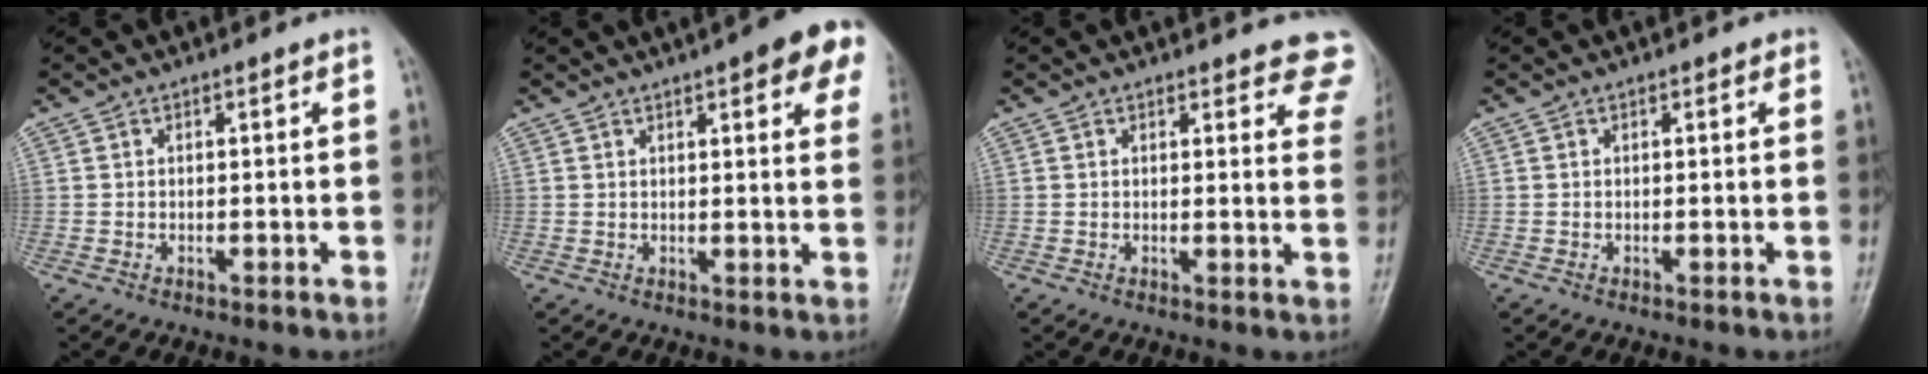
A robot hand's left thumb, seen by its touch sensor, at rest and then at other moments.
{"total": 11.7, "force": [6.0, 3.3, 9.5], "torque": [-0.085, -0.011, 0.062]}
{"total": 8.0, "force": [6.9, 2.9, 2.7], "torque": [0.016, -0.029, 0.050]}
{"total": 0.6, "force": [0.3, 0.4, 0.3], "torque": [0.003, -0.001, -0.002]}